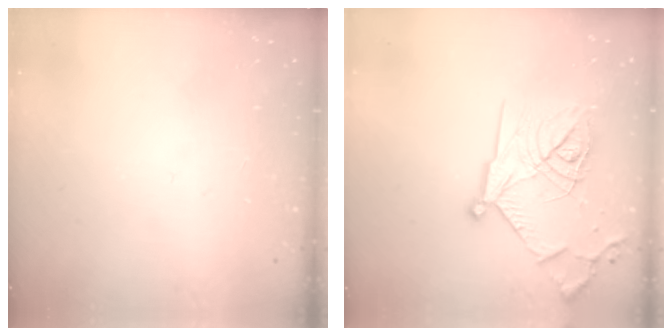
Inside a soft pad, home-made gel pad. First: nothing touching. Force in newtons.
{"total": 19.8, "press": 19.7, "slide": 1.2}